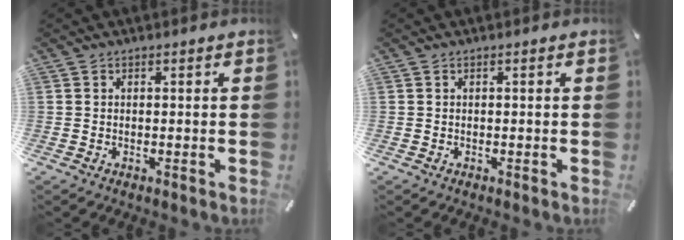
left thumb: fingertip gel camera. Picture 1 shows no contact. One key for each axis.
{"total": 0.0}